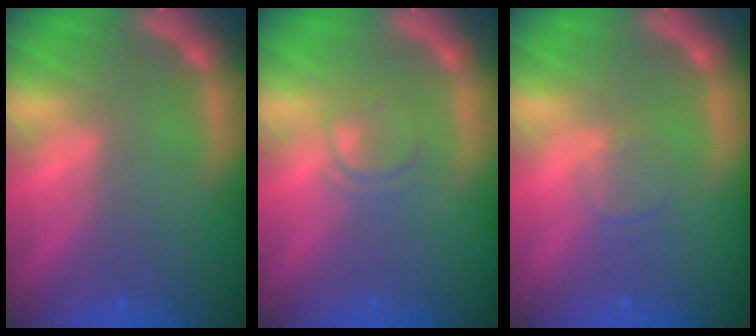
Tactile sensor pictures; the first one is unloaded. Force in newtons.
{"total": 2.0}
{"total": 1.4}